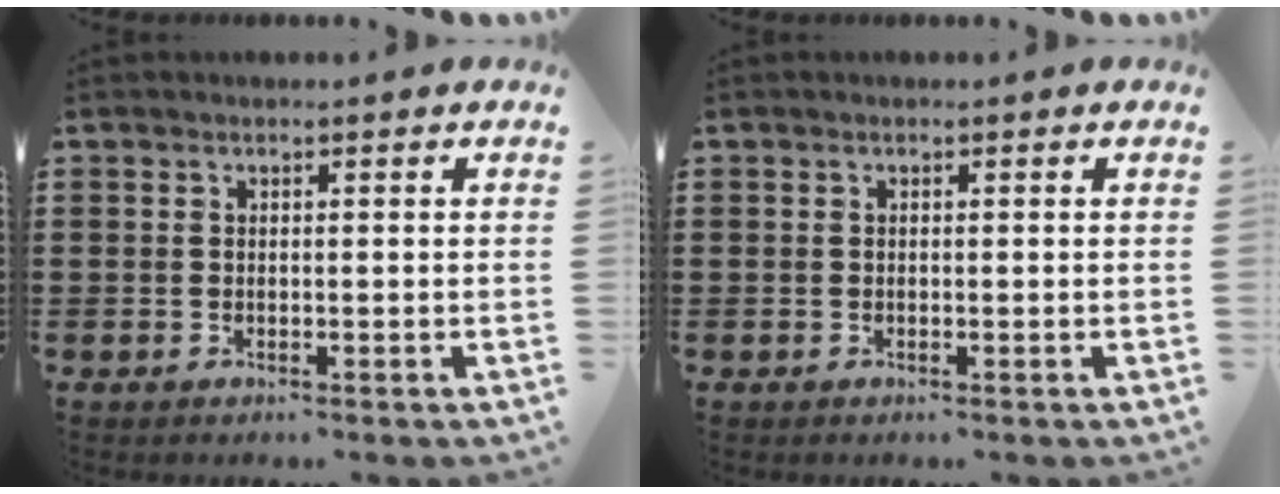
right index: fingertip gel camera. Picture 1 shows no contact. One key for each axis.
{"total": 0.0}